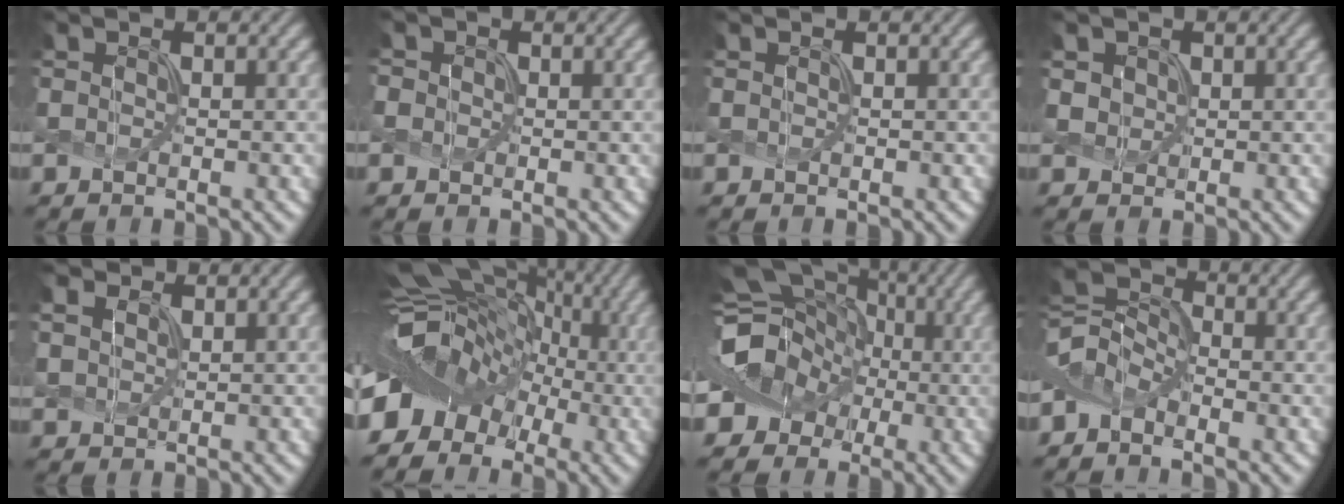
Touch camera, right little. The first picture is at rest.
{"total": 1.7, "force": [0.2, 1.6, 0.5], "torque": [-0.011, 0.006, -0.005]}
{"total": 0.0}
{"total": 1.6, "force": [0.6, 1.4, 0.5], "torque": [-0.016, -0.002, 0.020]}
{"total": 2.5, "force": [1.8, 1.4, 1.1], "torque": [-0.038, 0.007, 0.036]}
{"total": 8.5, "force": [-2.7, 6.9, 4.1], "torque": [-0.075, 0.018, -0.068]}
{"total": 12.7, "force": [-1.6, 11.7, 4.7], "torque": [-0.121, 0.030, -0.058]}
{"total": 4.0, "force": [-1.7, 2.7, 2.3], "torque": [-0.053, 0.014, -0.047]}